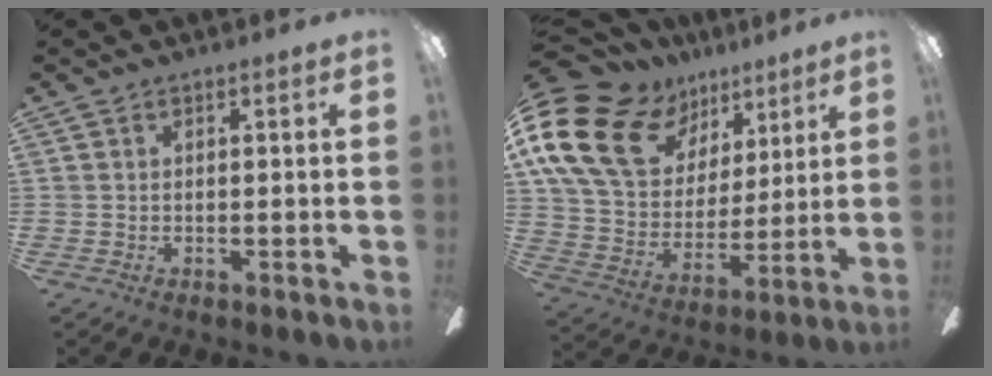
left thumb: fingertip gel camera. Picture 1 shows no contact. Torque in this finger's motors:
{"motor_torque": [2.63, 2.37, 1.39, -1.38, 0.66]}